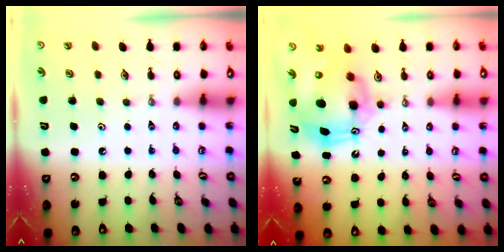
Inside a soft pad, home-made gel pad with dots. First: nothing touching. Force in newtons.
{"total": 12.1, "press": 11.9, "slide": 2.3}